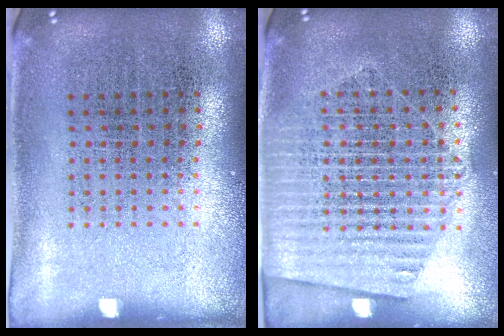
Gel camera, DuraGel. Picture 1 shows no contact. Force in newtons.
{"total": 1.5, "press": 1.4, "slide": 0.6}